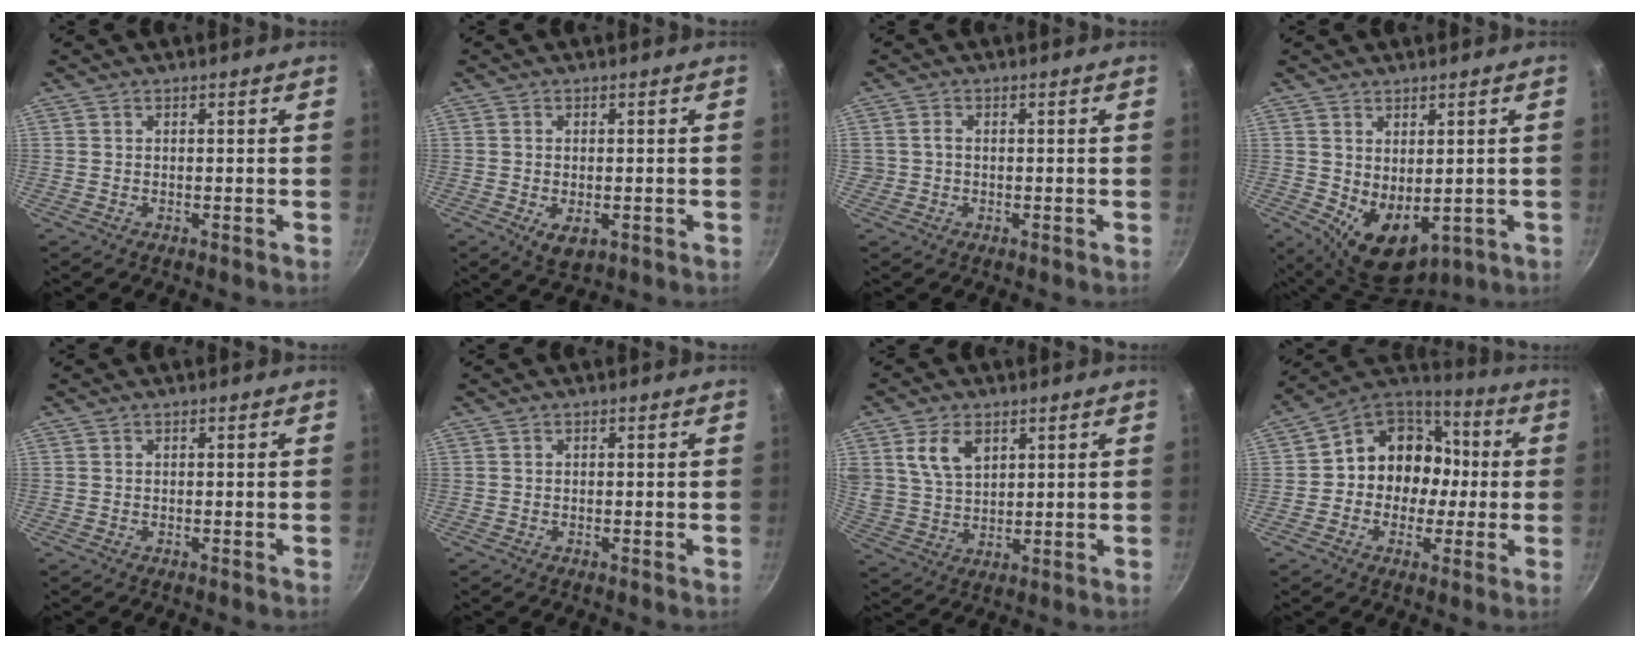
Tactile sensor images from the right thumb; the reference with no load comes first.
{"total": 4.2, "force": [-1.1, 2.4, 3.2], "torque": [-0.051, -0.012, -0.012]}
{"total": 1.5, "force": [-0.2, 1.3, 0.7], "torque": [-0.009, 0.010, -0.002]}
{"total": 8.5, "force": [0.3, 5.5, 6.5], "torque": [-0.076, -0.022, 0.027]}
{"total": 0.0}
{"total": 0.0}
{"total": 8.3, "force": [3.7, 5.3, 5.1], "torque": [-0.082, -0.015, 0.078]}
{"total": 14.5, "force": [-0.5, 12.6, 7.2], "torque": [-0.062, 0.046, -0.022]}